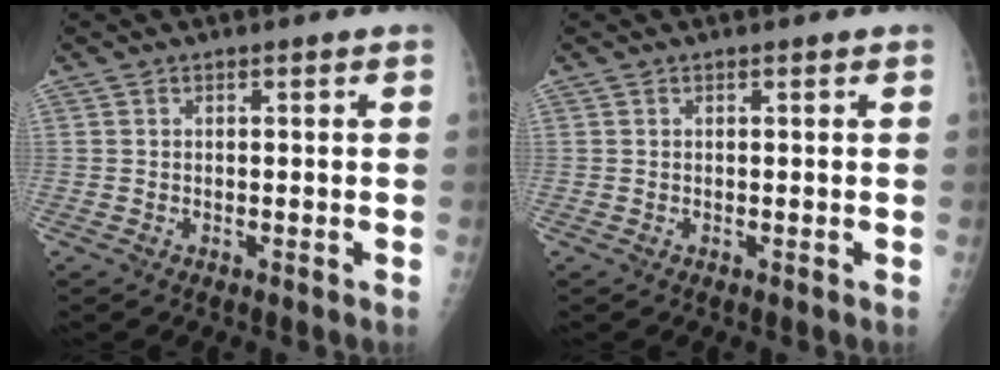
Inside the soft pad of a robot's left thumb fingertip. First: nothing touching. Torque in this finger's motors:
{"motor_torque": [-0.01, 0.07, -0.07, -0.07, 0.00]}